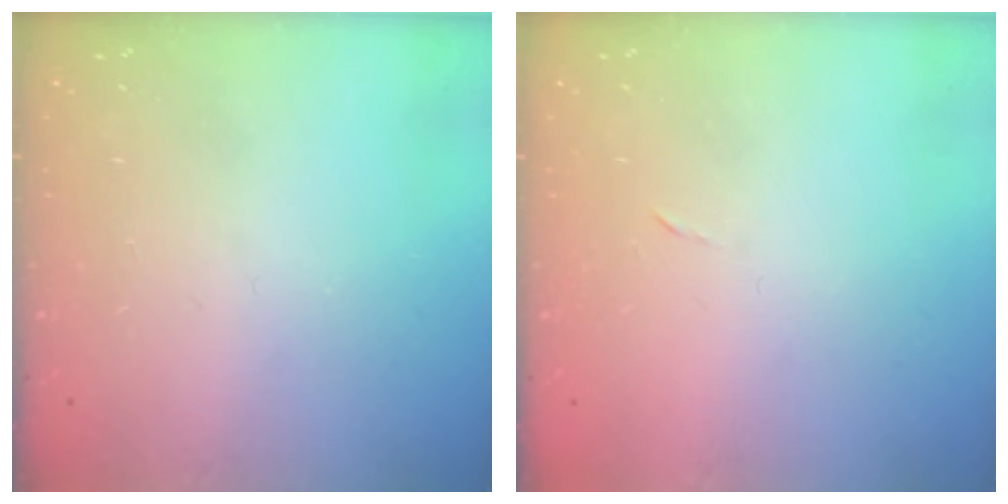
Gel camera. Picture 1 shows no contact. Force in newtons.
{"total": 2.3, "press": 2.3, "slide": 0.4}